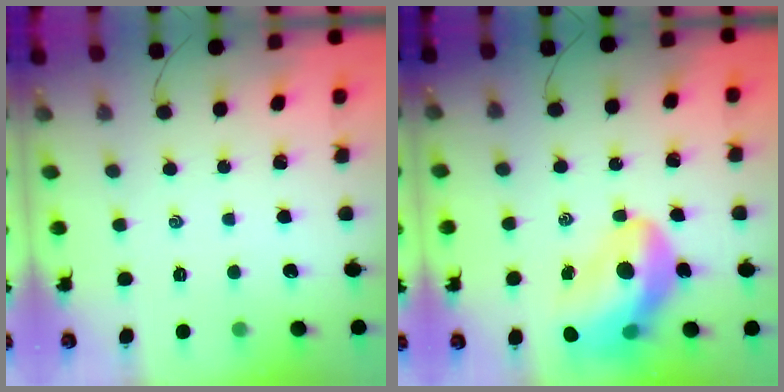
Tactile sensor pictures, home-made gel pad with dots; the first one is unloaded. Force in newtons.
{"total": 16.6, "press": 15.9, "slide": 4.6}